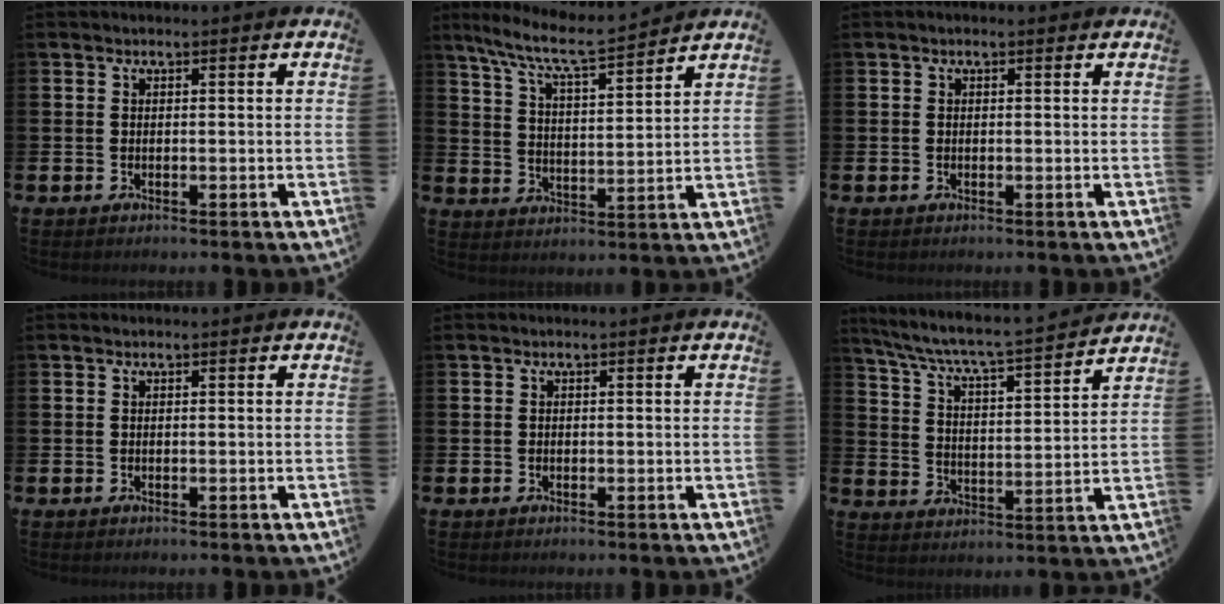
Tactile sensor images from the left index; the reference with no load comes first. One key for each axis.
{"total": 8.3, "fx": 7.4, "fy": 0.7, "fz": 3.5, "tx": -0.100, "ty": -0.043, "tz": 0.130}
{"total": 0.0}
{"total": 0.0}
{"total": 0.0}
{"total": 6.5, "fx": 6.1, "fy": 0.1, "fz": 2.3, "tx": -0.075, "ty": -0.053, "tz": 0.099}